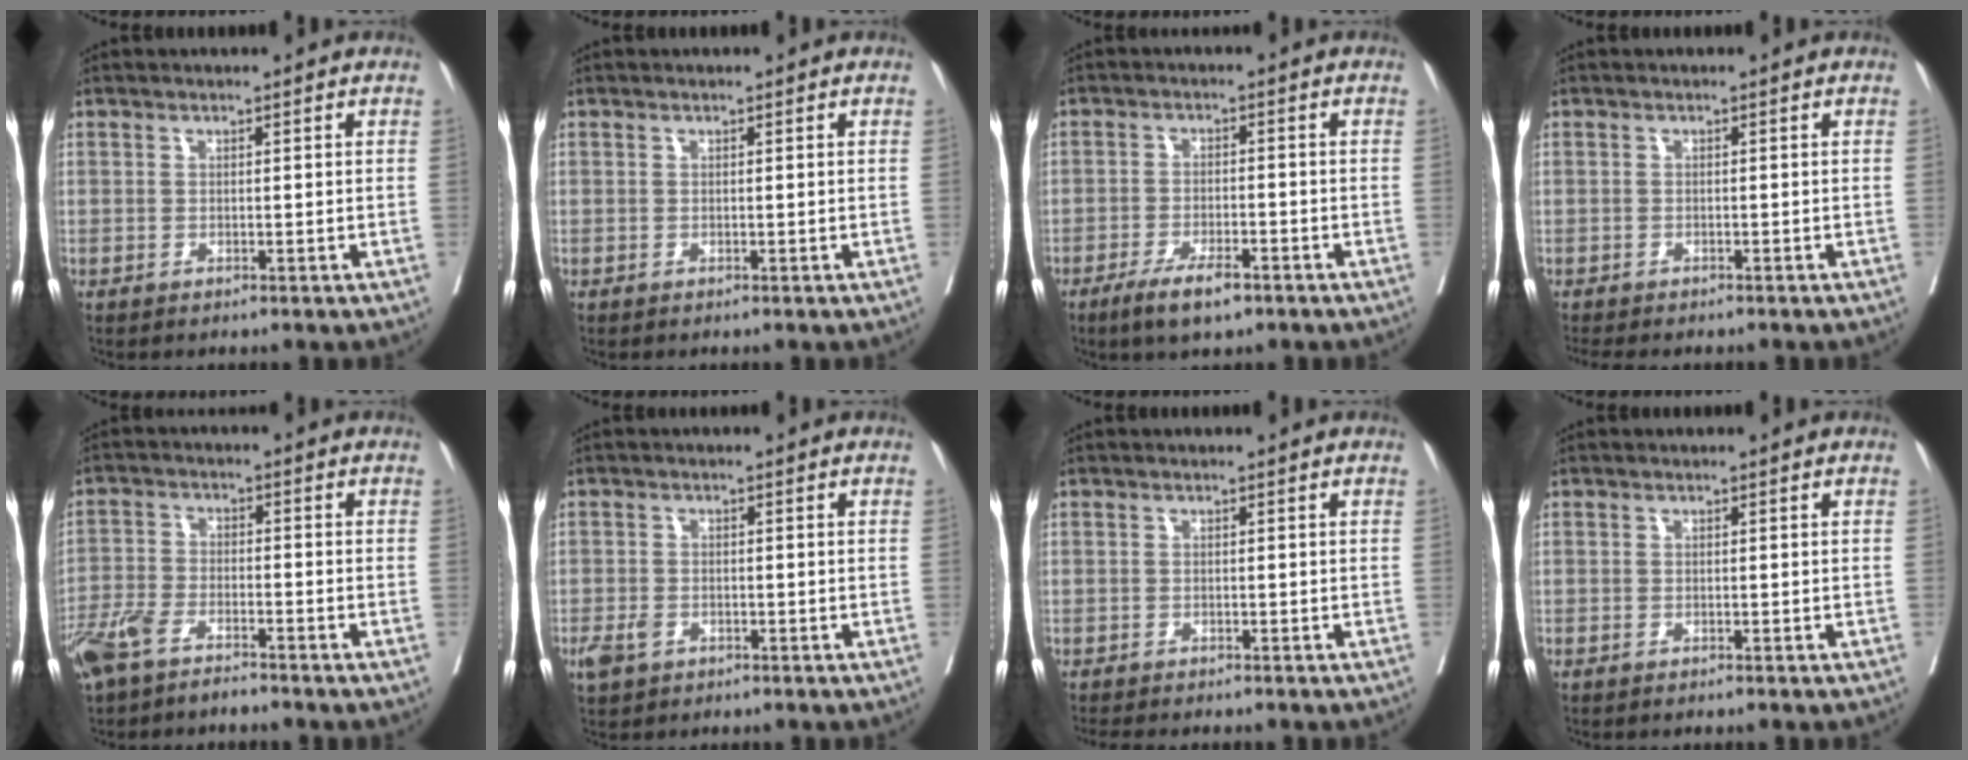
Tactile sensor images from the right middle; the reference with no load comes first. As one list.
[{"total": 0.0}, {"total": 5.8, "force": [-3.8, 1.5, 4.0], "torque": [-0.079, -0.007, -0.062]}, {"total": 4.7, "force": [-4.1, 1.4, 1.9], "torque": [-0.025, -0.009, -0.059]}, {"total": 7.2, "force": [-5.8, 2.2, 3.7], "torque": [-0.082, -0.007, -0.112]}, {"total": 2.9, "force": [-1.5, 1.9, 1.6], "torque": [-0.035, -0.001, -0.022]}, {"total": 4.1, "force": [-3.7, 1.1, 1.6], "torque": [-0.023, -0.009, -0.054]}, {"total": 0.7, "force": [-0.6, 0.1, 0.3], "torque": [-0.010, -0.002, -0.009]}]